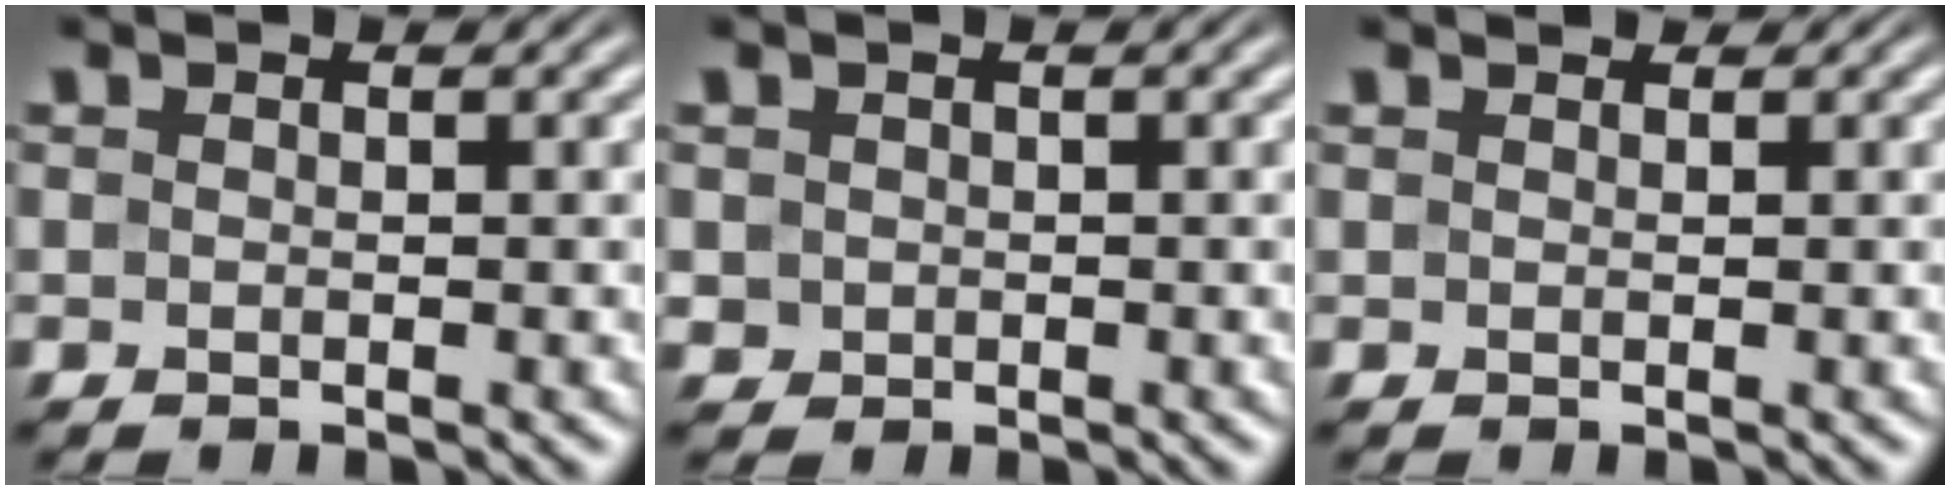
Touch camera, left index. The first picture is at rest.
{"total": 0.9, "force": [0.2, 0.9, 0.2], "torque": [-0.001, -0.003, 0.003]}
{"total": 1.1, "force": [1.1, 0.3, 0.3], "torque": [-0.011, -0.001, 0.010]}